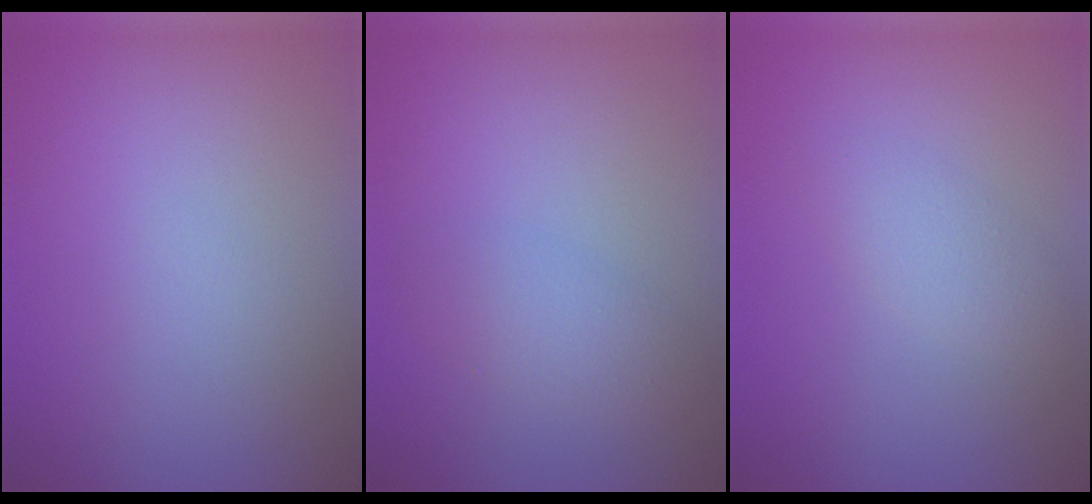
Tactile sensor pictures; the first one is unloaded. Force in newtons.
{"total": 2.4, "press": 2.4, "slide": 0.1}
{"total": 1.9, "press": 1.9, "slide": 0.1}